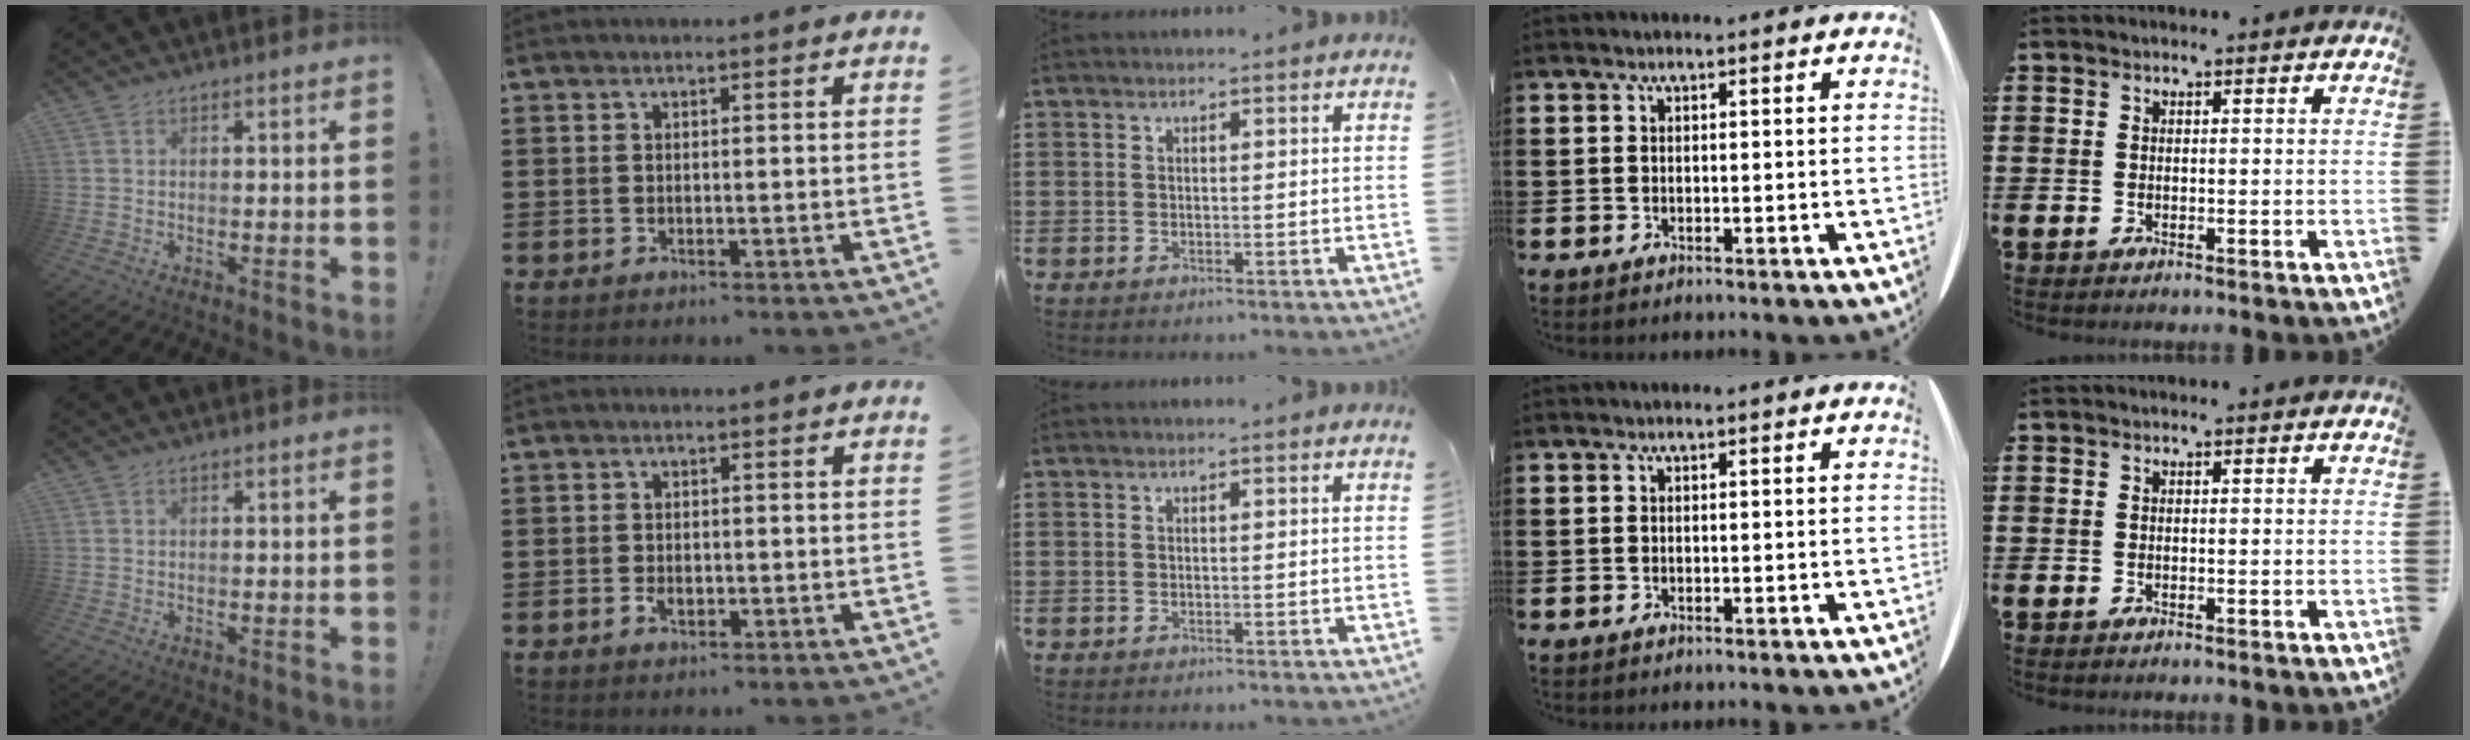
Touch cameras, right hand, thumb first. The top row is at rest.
{"index": {"total": 1.5, "force": [-0.5, 0.9, 1.1], "torque": [-0.021, 0.001, -0.009]}}